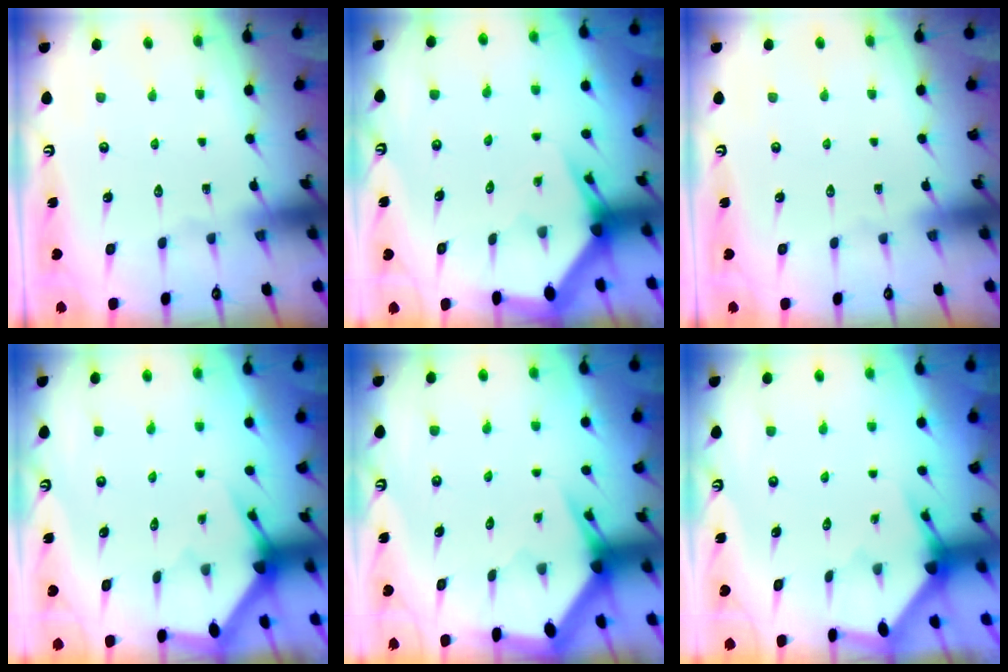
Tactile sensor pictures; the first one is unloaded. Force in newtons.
{"total": 3.0, "press": 2.9, "slide": 0.5}
{"total": 0.0}
{"total": 3.5, "press": 3.5, "slide": 0.1}
{"total": 3.8, "press": 3.8, "slide": 0.1}
{"total": 3.2, "press": 3.2, "slide": 0.3}